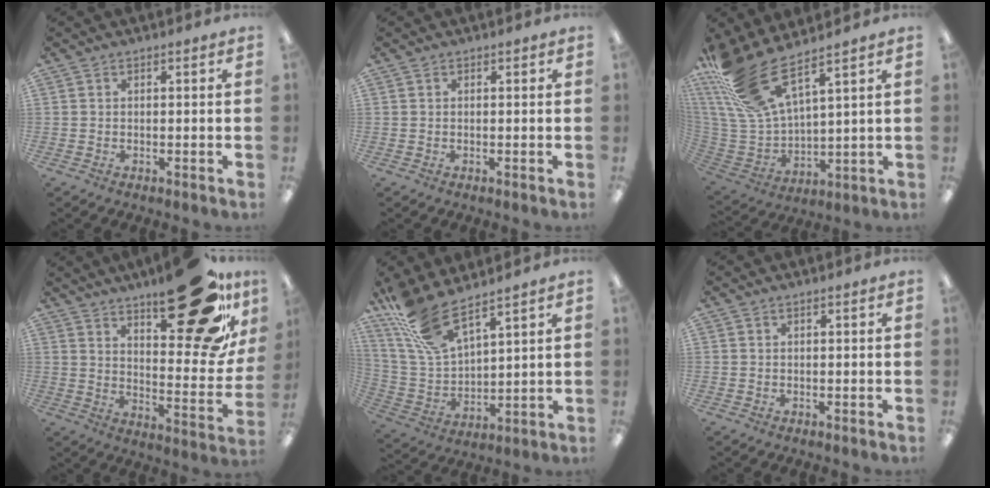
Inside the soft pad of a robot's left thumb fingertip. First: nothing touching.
{"total": 0.0}
{"total": 17.8, "force": [12.3, 5.8, 11.5], "torque": [-0.266, -0.074, 0.222]}
{"total": 26.7, "force": [17.1, 8.8, 18.5], "torque": [-0.231, -0.110, 0.271]}
{"total": 14.9, "force": [11.2, 4.5, 8.7], "torque": [-0.212, -0.056, 0.204]}
{"total": 0.6, "force": [0.3, 0.0, 0.5], "torque": [-0.009, 0.001, 0.005]}